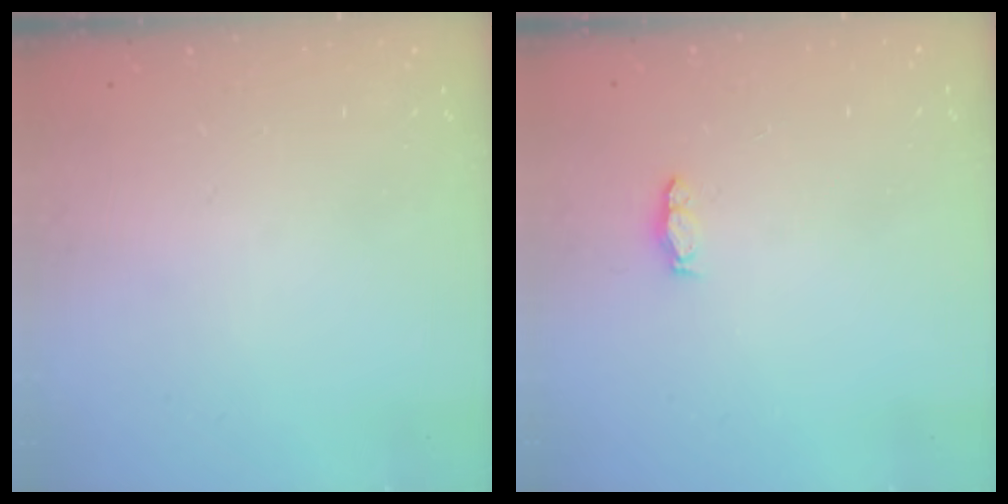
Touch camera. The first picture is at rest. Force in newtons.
{"total": 7.9, "press": 4.8, "slide": 6.2}